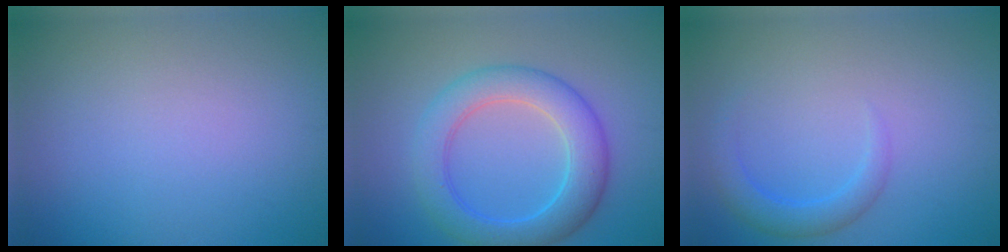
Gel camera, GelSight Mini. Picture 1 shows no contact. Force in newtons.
{"total": 5.9, "press": 5.9, "slide": 0.0}
{"total": 2.4, "press": 2.4, "slide": 0.1}